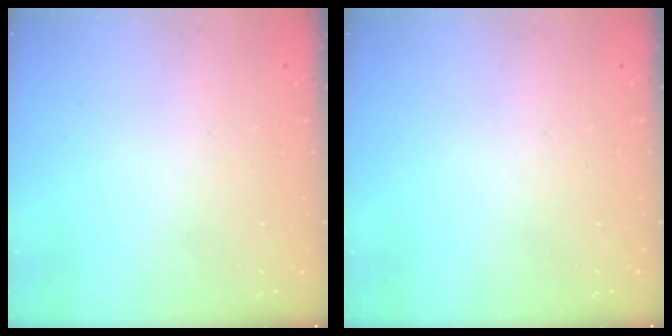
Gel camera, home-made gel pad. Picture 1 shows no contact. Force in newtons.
{"total": 0.0}